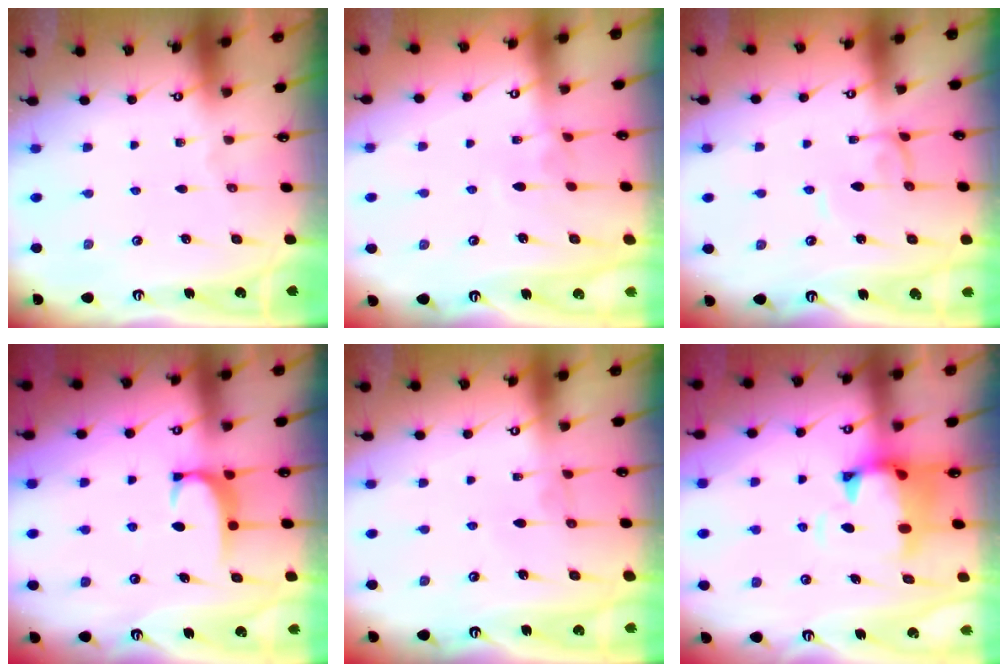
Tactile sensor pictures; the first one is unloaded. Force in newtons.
{"total": 3.9, "press": 3.9, "slide": 0.1}
{"total": 2.2, "press": 2.2, "slide": 0.1}
{"total": 1.8, "press": 1.7, "slide": 0.4}
{"total": 0.9, "press": 0.8, "slide": 0.3}
{"total": 2.7, "press": 2.3, "slide": 1.4}